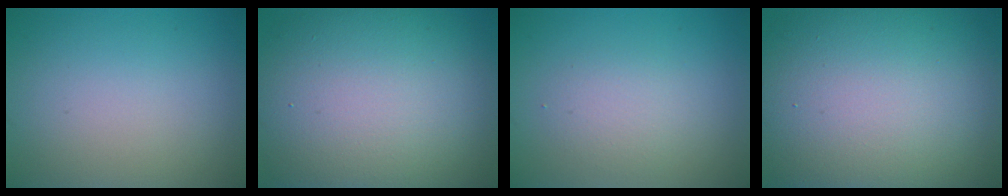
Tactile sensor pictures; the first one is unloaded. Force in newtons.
{"total": 15.3, "press": 15.3, "slide": 1.1}
{"total": 2.0, "press": 2.0, "slide": 0.1}
{"total": 17.6, "press": 17.5, "slide": 1.0}